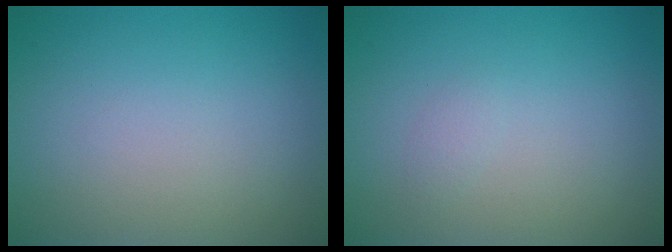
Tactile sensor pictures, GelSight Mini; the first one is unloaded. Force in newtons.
{"total": 0.6, "press": 0.6, "slide": 0.1}